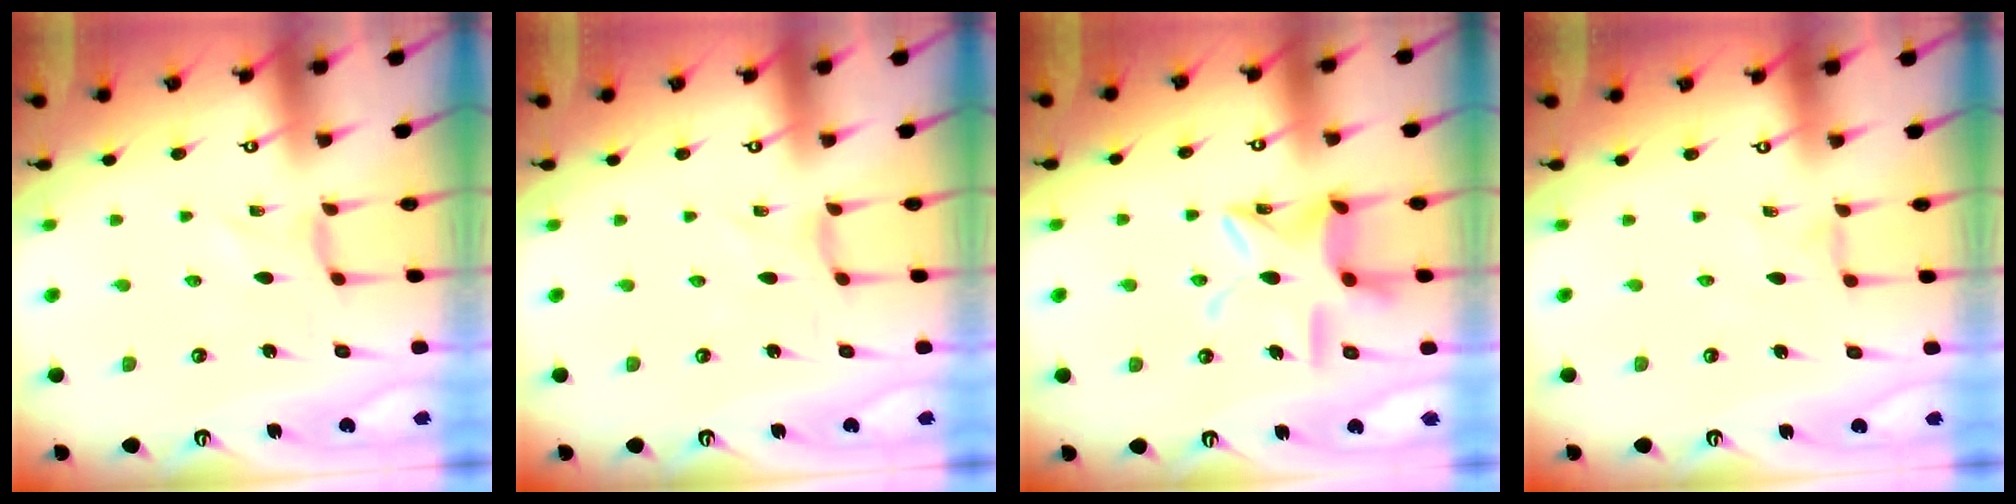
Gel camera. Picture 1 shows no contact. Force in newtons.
{"total": 1.5, "press": 1.5, "slide": 0.3}
{"total": 14.6, "press": 14.6, "slide": 1.3}
{"total": 1.6, "press": 1.6, "slide": 0.2}